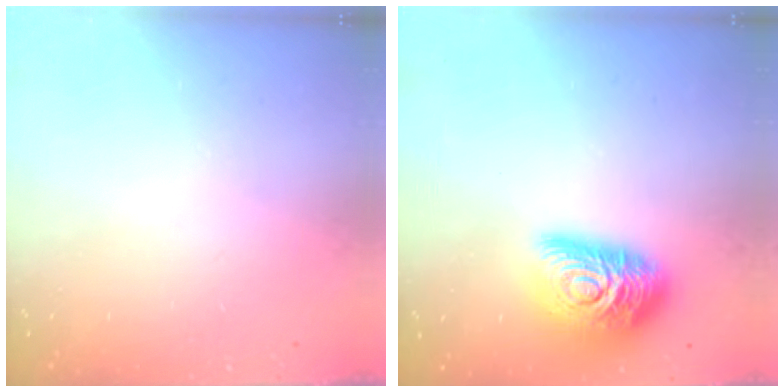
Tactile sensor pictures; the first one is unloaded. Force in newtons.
{"total": 18.0, "press": 17.9, "slide": 0.7}